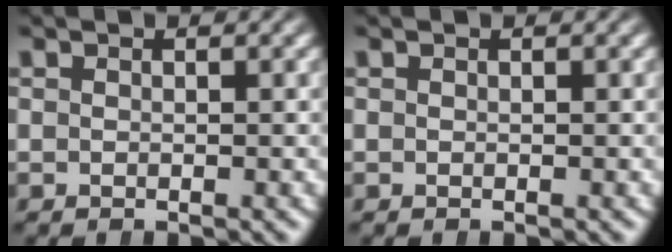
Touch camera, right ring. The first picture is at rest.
{"total": 0.0}